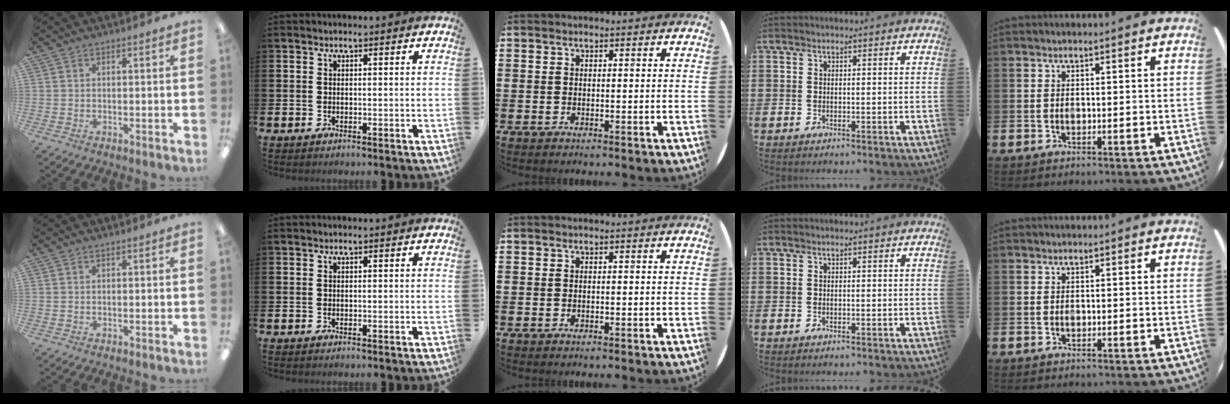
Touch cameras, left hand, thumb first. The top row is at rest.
{}